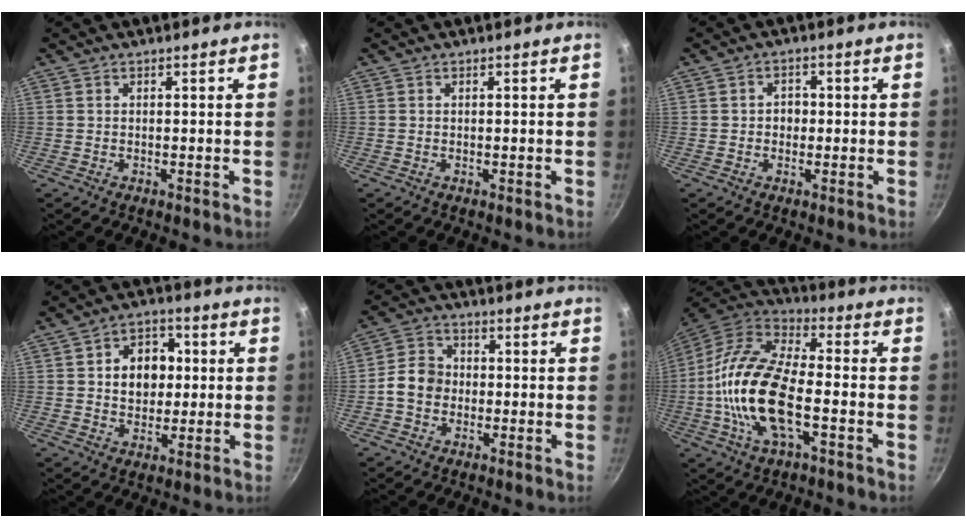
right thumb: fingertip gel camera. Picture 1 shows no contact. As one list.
[{"total": 0.0}, {"total": 2.9, "force": [-0.1, 2.5, 1.5], "torque": [-0.006, 0.004, -0.005]}, {"total": 9.8, "force": [1.5, 7.6, 6.0], "torque": [-0.051, 0.008, 0.017]}, {"total": 6.8, "force": [-1.1, 5.7, 3.5], "torque": [-0.037, 0.021, -0.034]}, {"total": 19.5, "force": [-3.8, 8.9, 16.9], "torque": [-0.322, 0.031, -0.086]}]